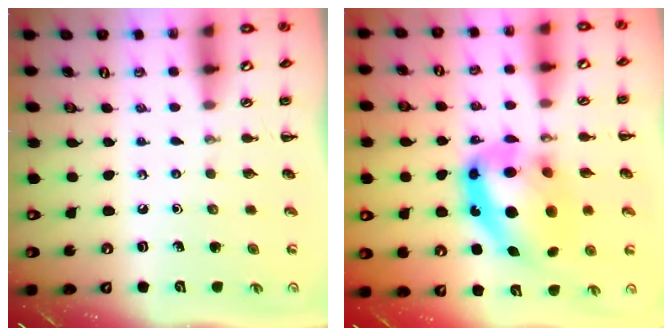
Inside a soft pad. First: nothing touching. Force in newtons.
{"total": 18.5, "press": 17.9, "slide": 4.9}